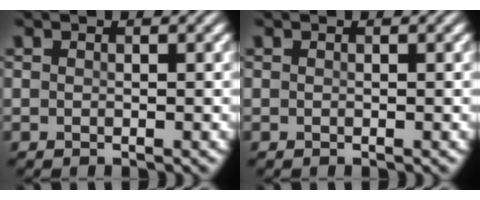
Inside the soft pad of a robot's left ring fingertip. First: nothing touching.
{"total": 0.0}